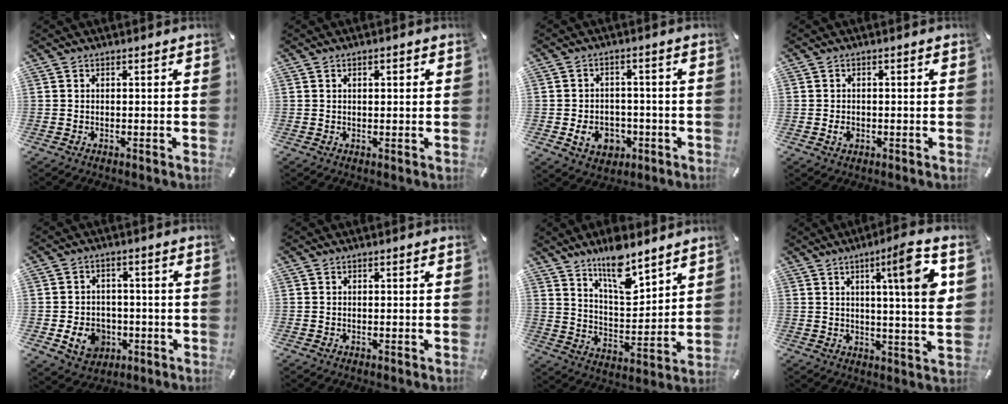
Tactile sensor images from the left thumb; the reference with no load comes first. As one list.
[{"total": 1.5, "force": [0.3, 0.8, 1.2], "torque": [-0.024, 0.006, 0.004]}, {"total": 7.7, "force": [-2.2, 6.2, 3.8], "torque": [-0.068, 0.011, -0.037]}, {"total": 2.0, "force": [-0.5, 1.5, 1.3], "torque": [-0.024, 0.004, -0.009]}, {"total": 8.7, "force": [-2.5, 7.3, 4.0], "torque": [-0.078, 0.017, -0.044]}, {"total": 0.0}, {"total": 12.4, "force": [9.8, 4.6, 5.9], "torque": [-0.099, -0.065, 0.176]}, {"total": 13.3, "force": [5.0, 0.9, 12.2], "torque": [-0.189, -0.012, 0.068]}]